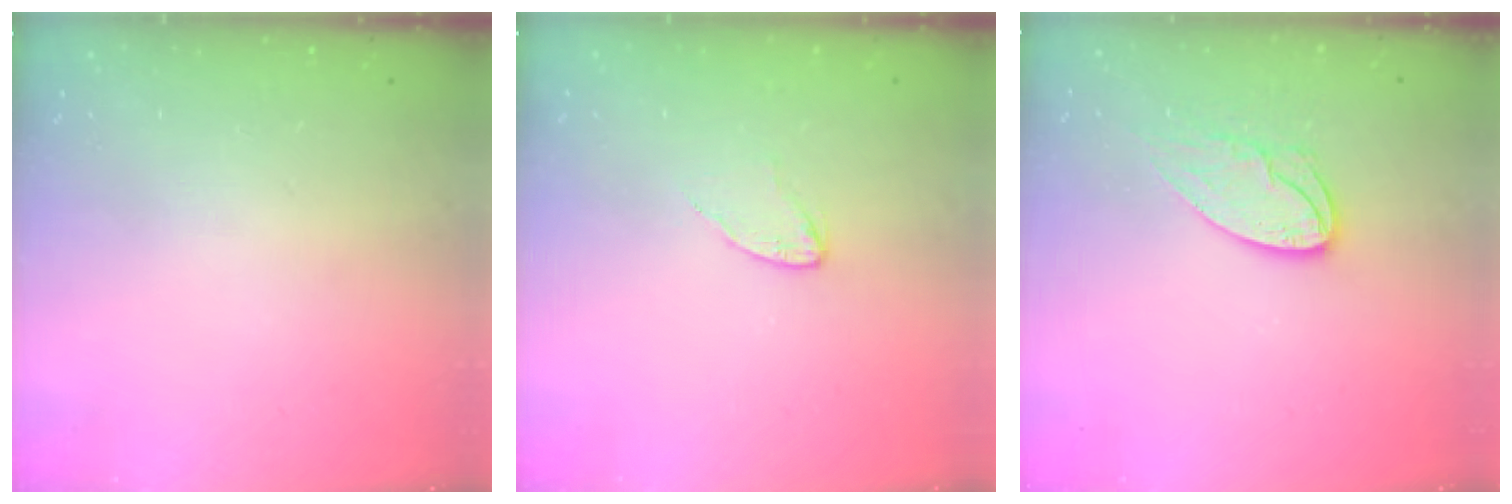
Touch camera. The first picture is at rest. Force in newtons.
{"total": 3.6, "press": 3.6, "slide": 0.4}
{"total": 11.2, "press": 11.1, "slide": 0.9}